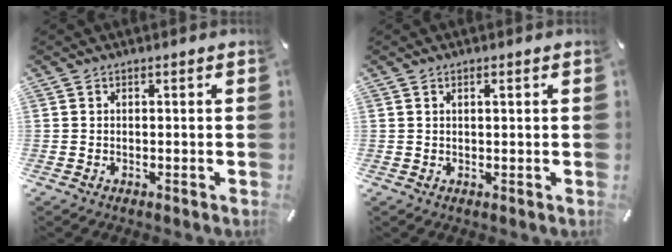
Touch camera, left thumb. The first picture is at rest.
{"total": 1.1, "force": [0.4, 0.2, 1.0], "torque": [-0.020, 0.001, 0.006]}